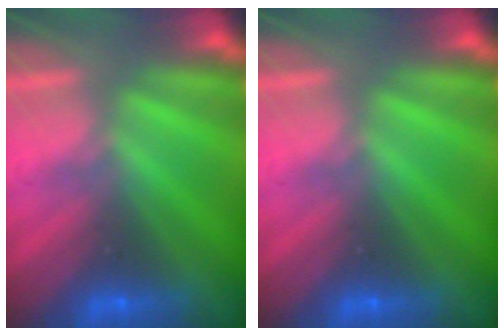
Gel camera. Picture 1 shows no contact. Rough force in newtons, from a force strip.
{"total": 0.0}